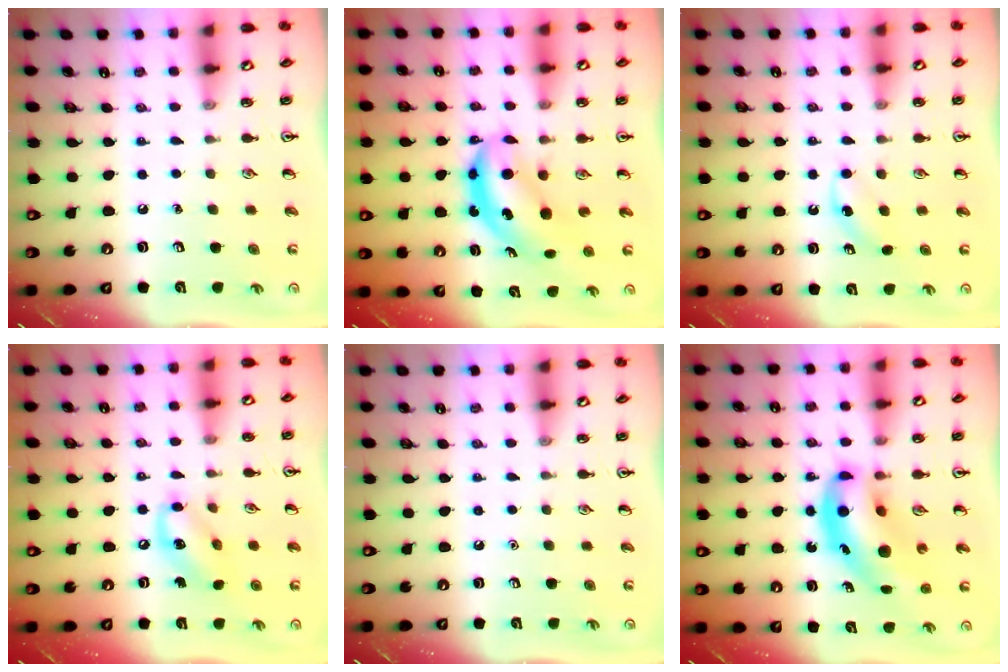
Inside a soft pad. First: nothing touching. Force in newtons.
{"total": 6.2, "press": 6.0, "slide": 1.4}
{"total": 3.3, "press": 3.0, "slide": 1.3}
{"total": 9.3, "press": 9.1, "slide": 1.7}
{"total": 0.0}
{"total": 12.5, "press": 12.0, "slide": 3.4}